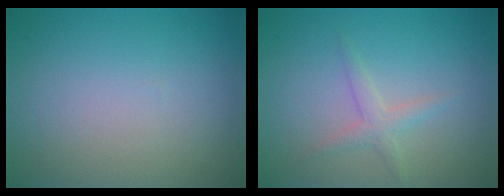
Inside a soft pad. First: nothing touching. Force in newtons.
{"total": 1.6, "press": 1.6, "slide": 0.1}